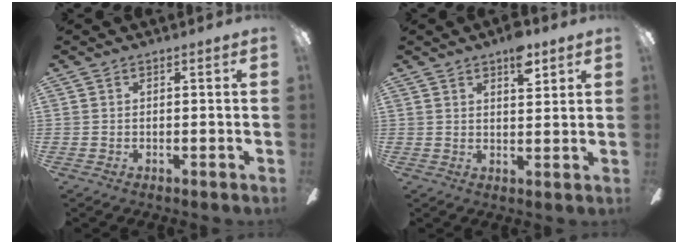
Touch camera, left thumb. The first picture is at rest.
{"total": 6.4, "force": [4.3, 2.5, 4.0], "torque": [-0.049, -0.021, 0.069]}